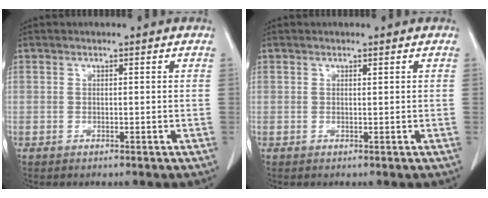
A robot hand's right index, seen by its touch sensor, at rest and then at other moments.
{"total": 0.0}